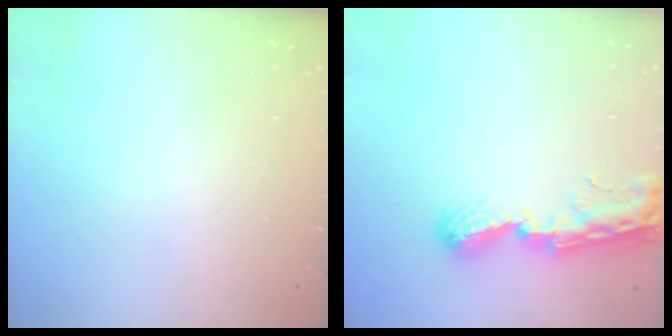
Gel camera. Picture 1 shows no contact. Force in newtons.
{"total": 9.8, "press": 9.7, "slide": 1.0}